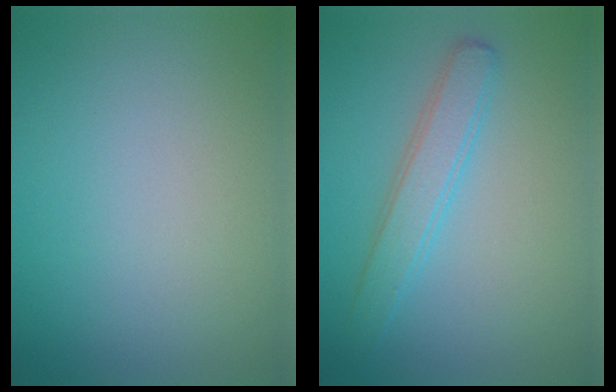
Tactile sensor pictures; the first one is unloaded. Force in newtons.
{"total": 2.8, "press": 2.8, "slide": 0.1}